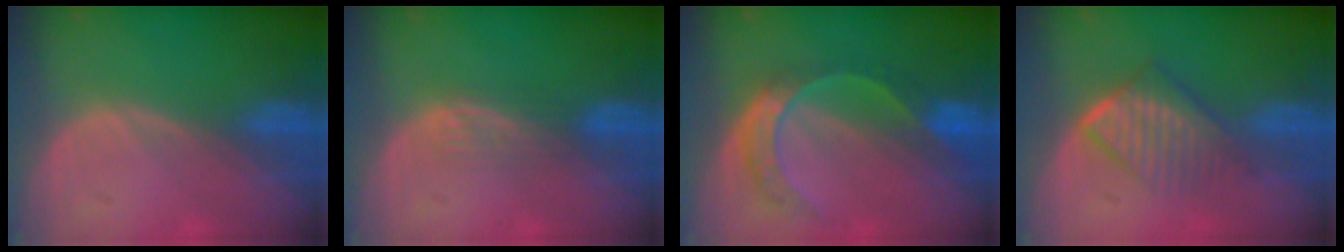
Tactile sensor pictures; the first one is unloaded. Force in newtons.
{"total": 2.4, "press": 2.3, "slide": 0.4}
{"total": 7.7, "press": 6.4, "slide": 4.3}
{"total": 6.8, "press": 5.9, "slide": 3.4}